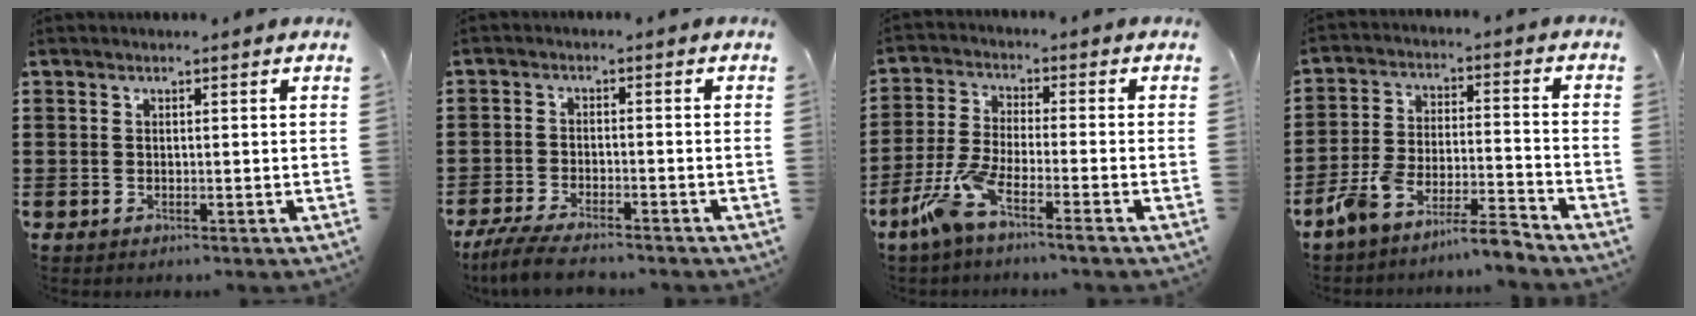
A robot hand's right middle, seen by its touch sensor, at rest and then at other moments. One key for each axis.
{"total": 4.9, "fx": -4.4, "fy": 0.5, "fz": 2.1, "tx": -0.053, "ty": -0.011, "tz": -0.089}
{"total": 6.7, "fx": -4.8, "fy": 0.6, "fz": 4.6, "tx": -0.121, "ty": -0.017, "tz": -0.099}
{"total": 7.6, "fx": -7.2, "fy": 0.1, "fz": 2.5, "tx": -0.054, "ty": 0.003, "tz": -0.143}